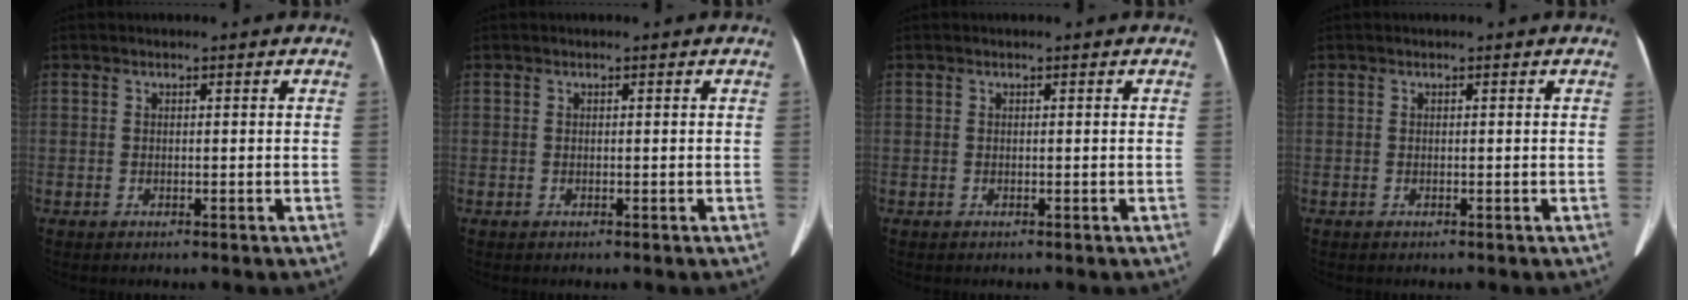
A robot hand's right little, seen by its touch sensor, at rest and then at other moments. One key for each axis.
{"total": 0.0}
{"total": 0.0}
{"total": 0.0}